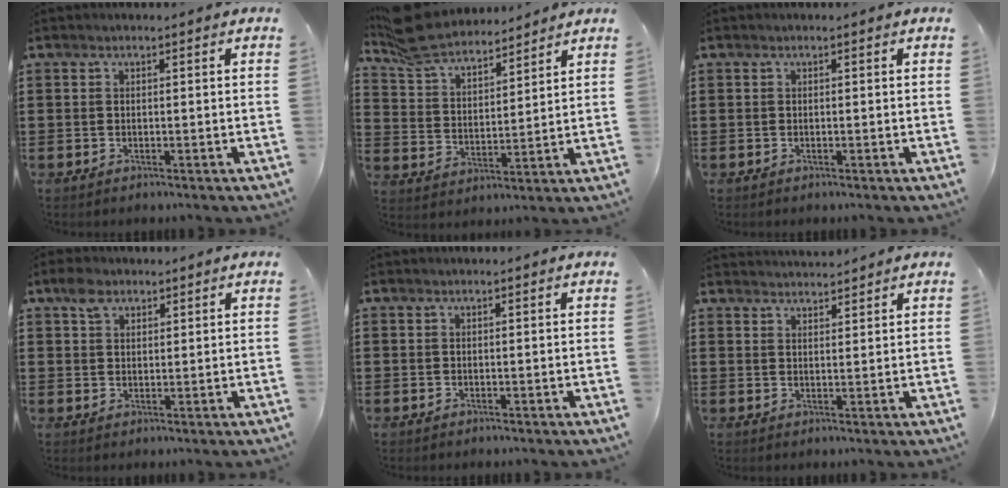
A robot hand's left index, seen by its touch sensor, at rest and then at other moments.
{"total": 8.6, "force": [7.9, 1.9, 2.9], "torque": [-0.087, -0.029, 0.146]}
{"total": 0.0}
{"total": 3.2, "force": [2.2, 2.0, 1.3], "torque": [-0.023, 0.005, 0.038]}
{"total": 0.0}
{"total": 2.6, "force": [2.6, -0.1, -0.2], "torque": [-0.003, -0.007, 0.050]}